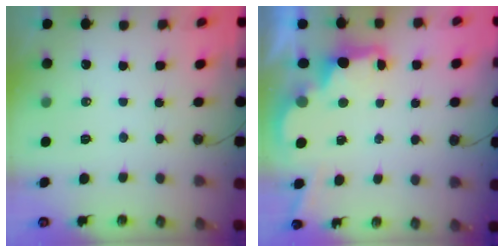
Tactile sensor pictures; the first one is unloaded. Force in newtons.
{"total": 2.5, "press": 2.4, "slide": 0.8}